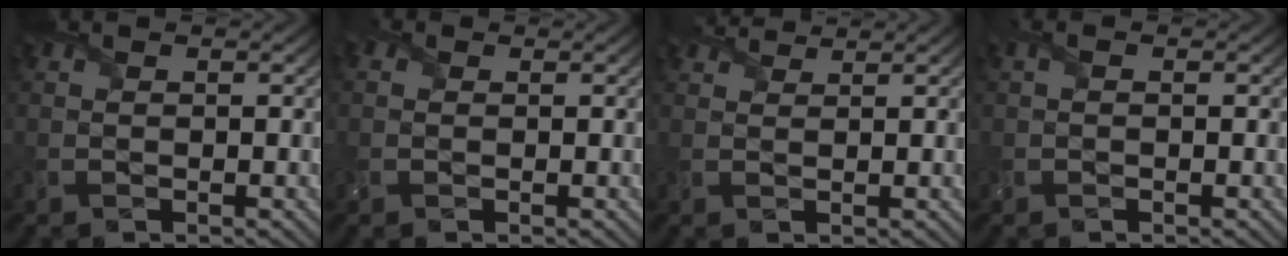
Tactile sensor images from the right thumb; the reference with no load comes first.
{"total": 1.5, "force": [0.0, 1.4, 0.5], "torque": [-0.015, -0.001, -0.001]}
{"total": 2.4, "force": [2.2, 0.4, 0.7], "torque": [-0.021, 0.004, 0.043]}
{"total": 1.1, "force": [0.1, 0.6, 0.9], "torque": [-0.027, 0.005, 0.000]}